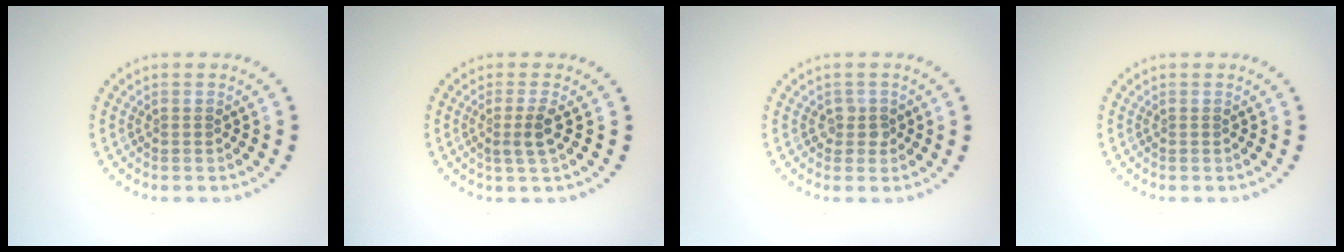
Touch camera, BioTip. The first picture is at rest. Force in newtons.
{"total": 2.0, "press": 1.6, "slide": 1.2}
{"total": 1.3, "press": 1.2, "slide": 0.6}
{"total": 0.0}